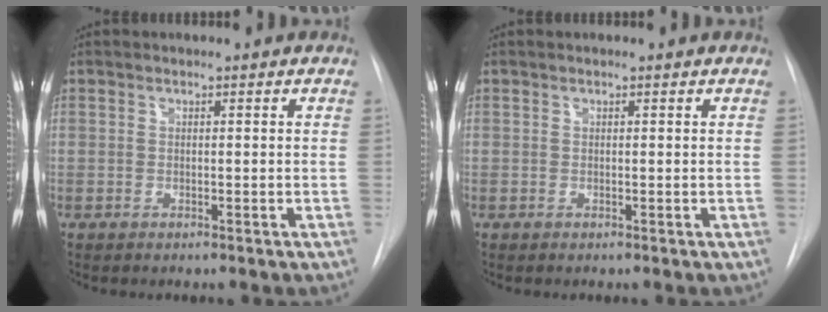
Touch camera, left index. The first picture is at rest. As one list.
[{"total": 0.0}]